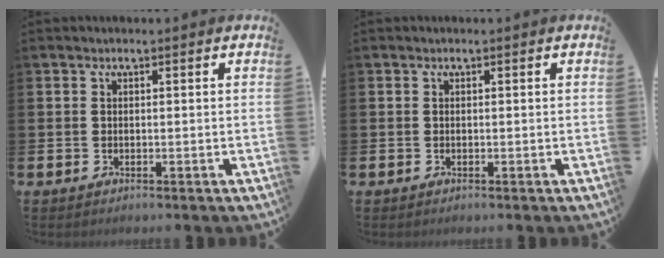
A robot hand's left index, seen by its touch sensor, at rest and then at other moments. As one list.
[{"total": 0.0}]